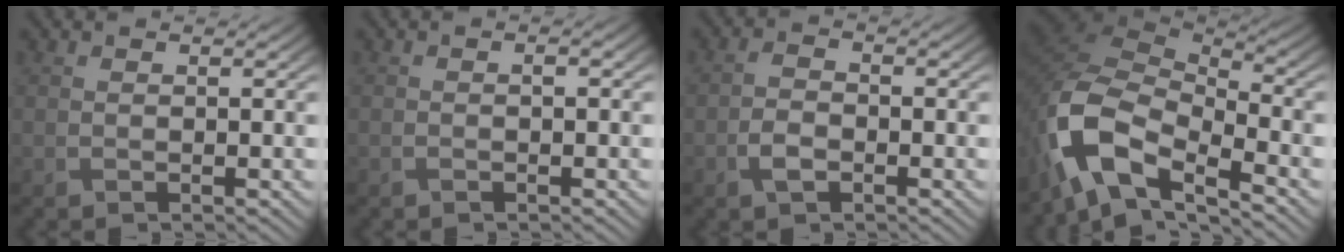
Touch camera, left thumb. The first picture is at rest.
{"total": 0.7, "force": [-0.2, 0.2, 0.6], "torque": [-0.011, 0.000, -0.003]}
{"total": 2.8, "force": [-1.3, 1.6, 1.9], "torque": [-0.039, 0.002, -0.030]}
{"total": 12.6, "force": [-6.3, 6.0, 9.1], "torque": [-0.206, -0.017, -0.133]}